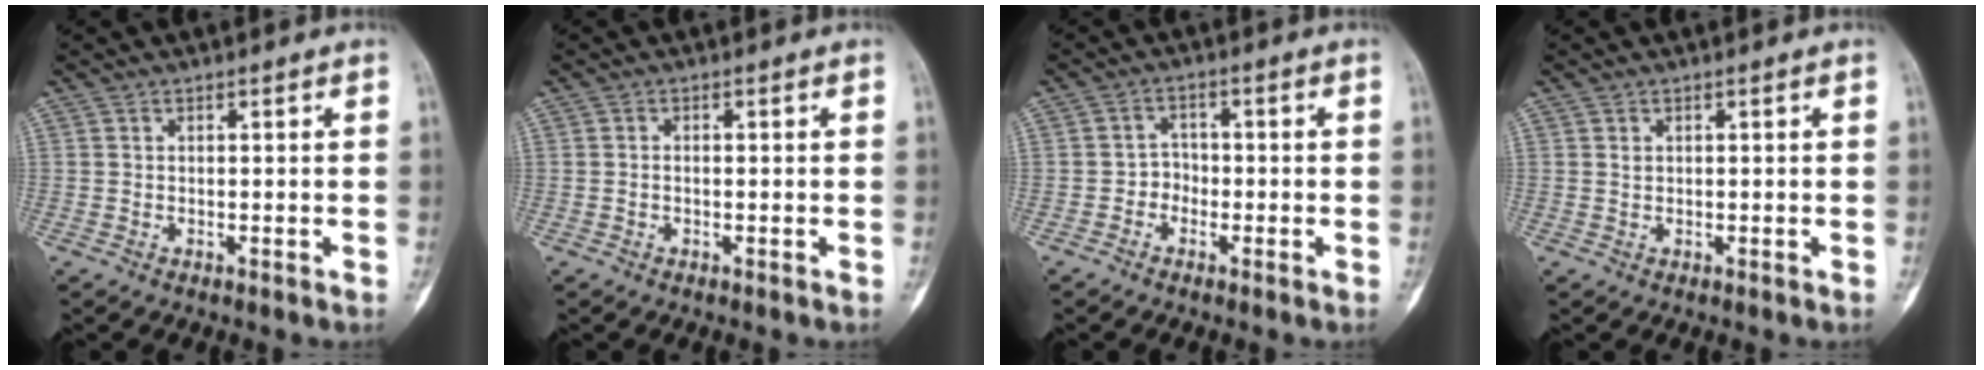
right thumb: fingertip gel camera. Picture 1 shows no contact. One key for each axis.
{"total": 0.6, "fx": -0.2, "fy": 0.4, "fz": 0.5, "tx": -0.011, "ty": 0.001, "tz": -0.005}
{"total": 2.7, "fx": -1.2, "fy": 2.3, "fz": 0.8, "tx": 0.013, "ty": 0.014, "tz": -0.032}
{"total": 0.7, "fx": 0.3, "fy": 0.5, "fz": 0.4, "tx": -0.003, "ty": 0.001, "tz": 0.007}